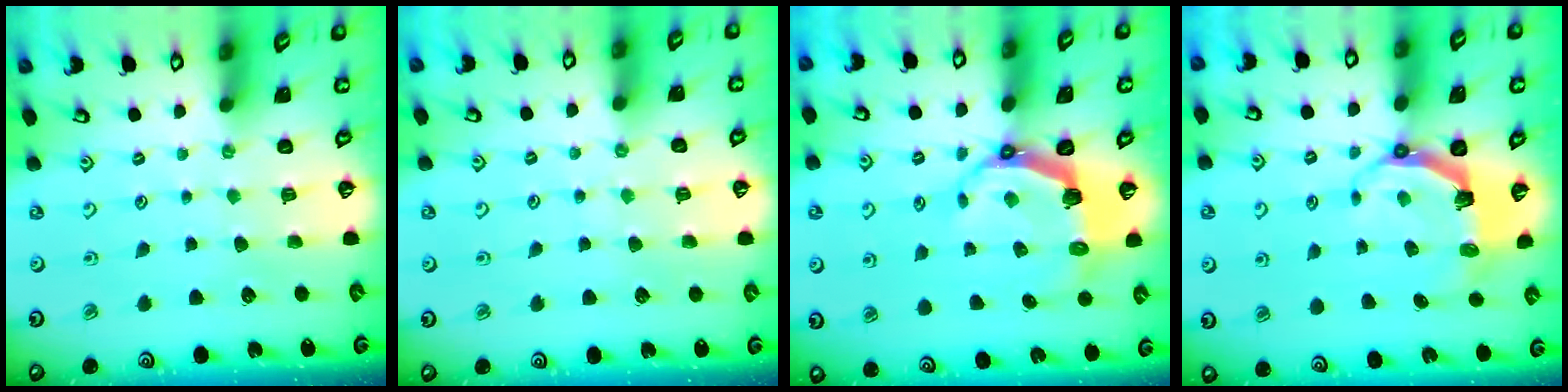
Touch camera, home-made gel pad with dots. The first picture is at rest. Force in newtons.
{"total": 2.7, "press": 2.7, "slide": 0.5}
{"total": 8.1, "press": 6.4, "slide": 5.0}
{"total": 6.5, "press": 4.8, "slide": 4.3}